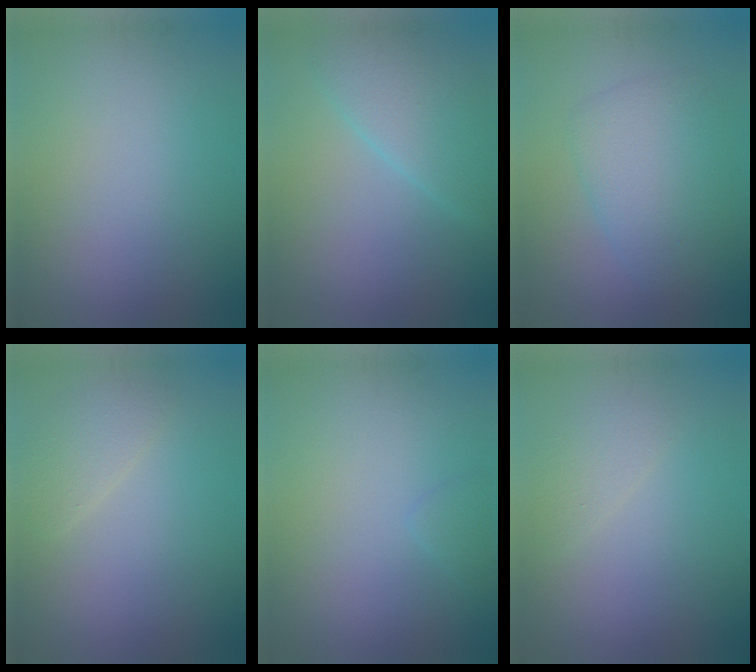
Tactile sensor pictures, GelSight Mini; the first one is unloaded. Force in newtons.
{"total": 4.2, "press": 4.2, "slide": 0.4}
{"total": 4.1, "press": 4.1, "slide": 0.1}
{"total": 2.0, "press": 2.0, "slide": 0.2}
{"total": 0.9, "press": 0.9, "slide": 0.1}
{"total": 1.5, "press": 1.5, "slide": 0.1}